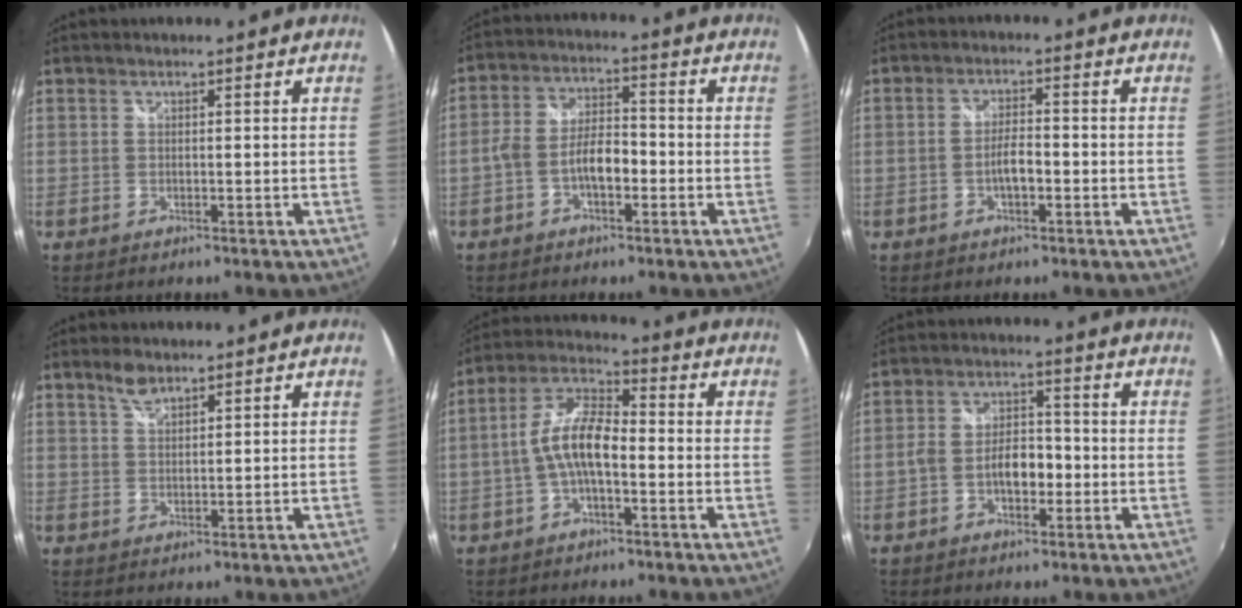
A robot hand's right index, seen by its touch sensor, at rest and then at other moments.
{"total": 6.4, "force": [-2.5, 2.8, 5.1], "torque": [-0.106, 0.015, -0.044]}
{"total": 3.6, "force": [-1.5, 1.2, 3.1], "torque": [-0.063, 0.004, -0.025]}
{"total": 3.1, "force": [2.4, 1.1, 1.6], "torque": [-0.028, 0.004, 0.045]}
{"total": 9.1, "force": [-2.2, 3.3, 8.2], "torque": [-0.179, 0.019, -0.045]}
{"total": 6.6, "force": [-2.4, 3.5, 5.0], "torque": [-0.098, 0.014, -0.038]}